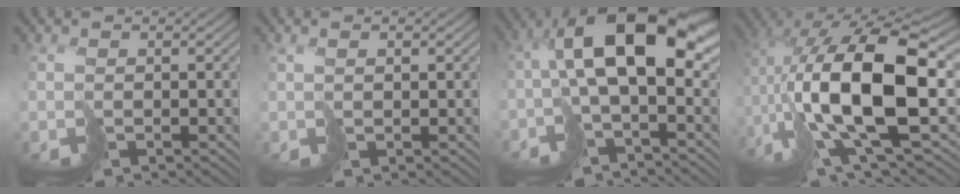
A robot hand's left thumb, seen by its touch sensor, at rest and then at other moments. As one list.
[{"total": 0.8, "force": [0.7, 0.1, 0.4], "torque": [-0.005, 0.003, 0.016]}, {"total": 13.3, "force": [0.0, 5.8, 12.0], "torque": [-0.208, 0.019, -0.006]}, {"total": 18.1, "force": [-0.2, 8.4, 16.0], "torque": [-0.325, -0.005, 0.003]}]